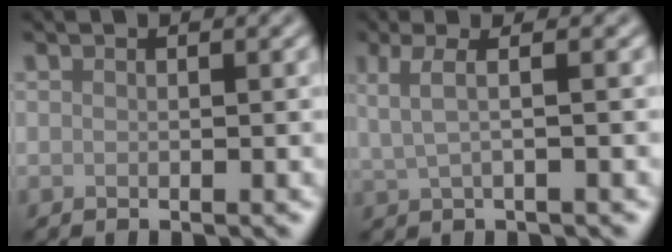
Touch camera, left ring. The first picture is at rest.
{"total": 2.5, "force": [0.6, 0.7, 2.3], "torque": [-0.042, 0.002, 0.012]}